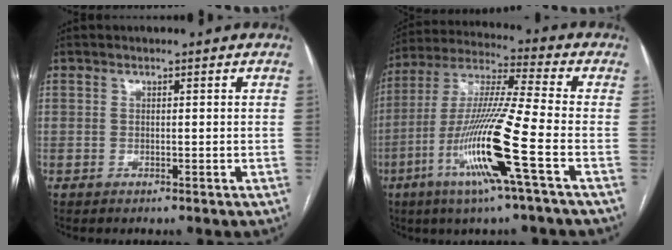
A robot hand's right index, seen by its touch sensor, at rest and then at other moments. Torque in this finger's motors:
{"motor_torque": [2.14, 0.00, 1.05, 0.21]}